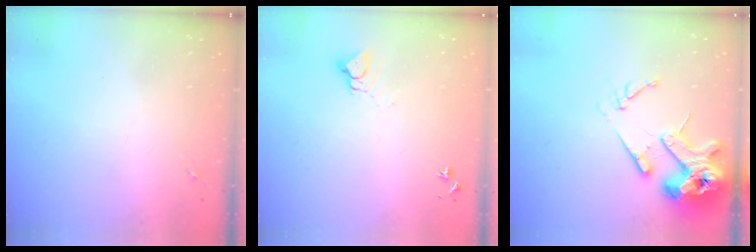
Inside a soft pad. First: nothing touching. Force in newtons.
{"total": 4.2, "press": 4.2, "slide": 0.3}
{"total": 16.3, "press": 16.2, "slide": 2.3}